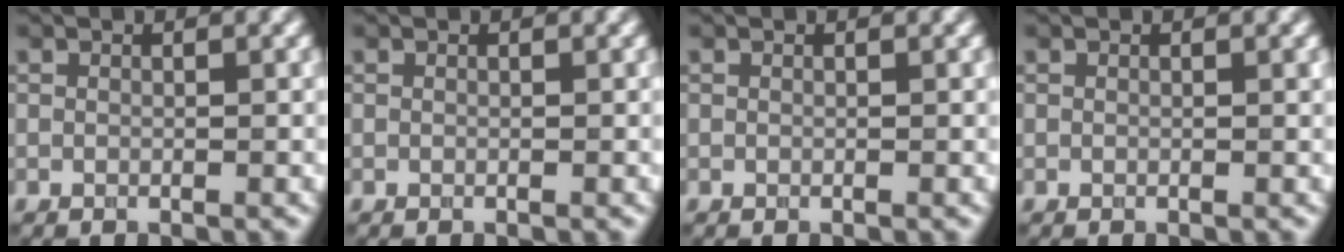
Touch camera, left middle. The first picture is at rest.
{"total": 0.0}
{"total": 0.0}
{"total": 0.0}